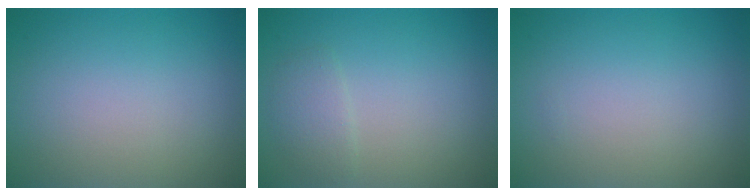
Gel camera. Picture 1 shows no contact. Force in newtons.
{"total": 1.5, "press": 1.5, "slide": 0.0}
{"total": 0.0}